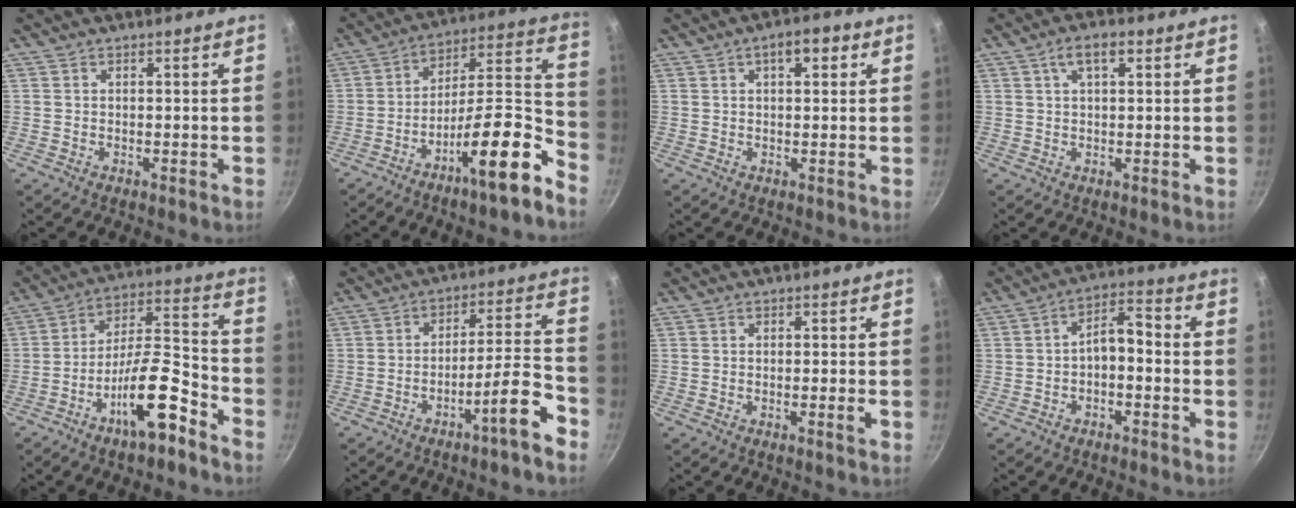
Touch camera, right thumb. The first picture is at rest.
{"total": 16.9, "force": [-10.0, 3.3, 13.1], "torque": [-0.172, 0.092, -0.169]}
{"total": 5.0, "force": [1.9, 2.3, 4.0], "torque": [-0.044, 0.009, 0.024]}
{"total": 4.7, "force": [2.0, 2.0, 3.7], "torque": [-0.062, 0.006, 0.032]}
{"total": 14.9, "force": [-8.4, 4.6, 11.5], "torque": [-0.176, 0.067, -0.142]}
{"total": 10.1, "force": [-6.2, 1.0, 7.9], "torque": [-0.113, 0.056, -0.089]}
{"total": 1.7, "force": [-0.7, 0.0, 1.6], "torque": [-0.028, 0.005, -0.010]}
{"total": 5.9, "force": [-1.7, 3.1, 4.8], "torque": [-0.063, 0.040, -0.030]}